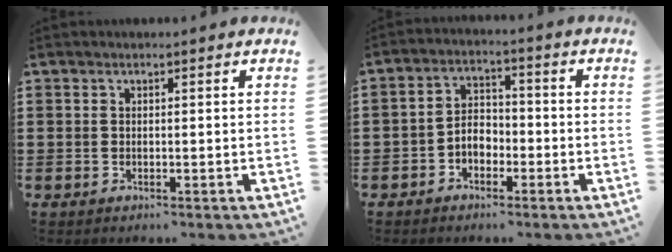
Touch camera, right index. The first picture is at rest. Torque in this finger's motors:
{"motor_torque": [2.14, 0.00, 0.15, 0.06]}